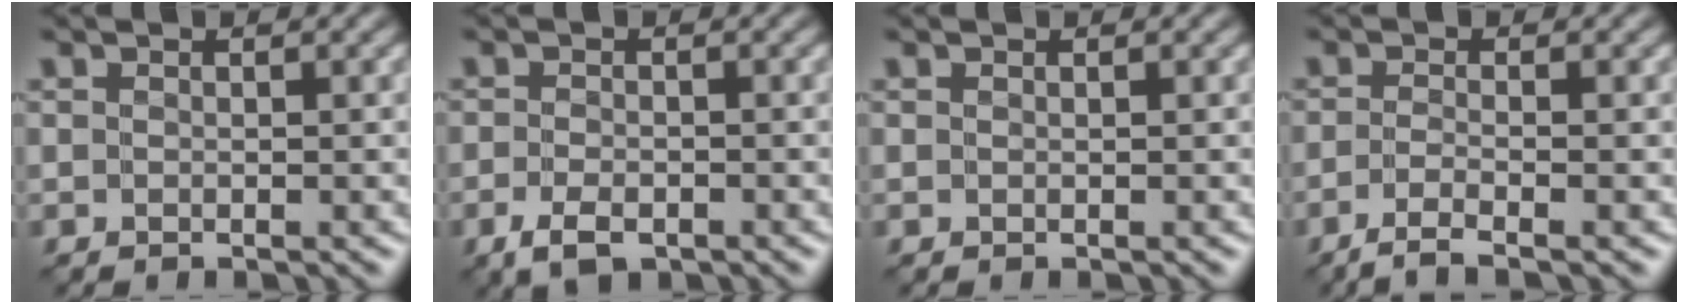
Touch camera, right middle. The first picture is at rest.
{"total": 2.7, "force": [-1.6, 1.4, 1.7], "torque": [-0.033, -0.004, -0.035]}
{"total": 0.0}
{"total": 2.5, "force": [-1.7, 0.3, 1.9], "torque": [-0.036, -0.004, -0.048]}